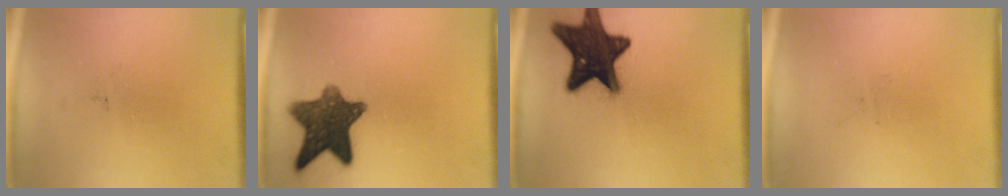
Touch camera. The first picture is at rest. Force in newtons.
{"total": 11.3}
{"total": 17.5}
{"total": 0.0}